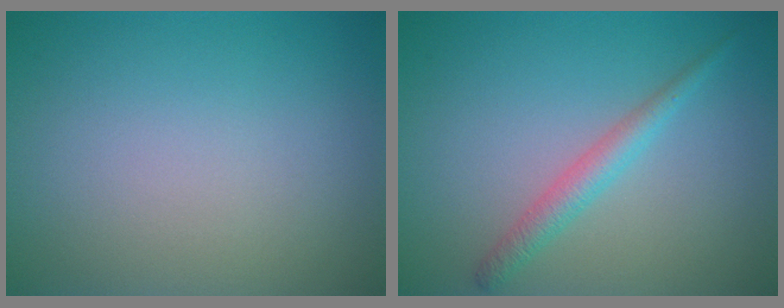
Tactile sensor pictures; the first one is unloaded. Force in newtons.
{"total": 2.1, "press": 2.1, "slide": 0.1}